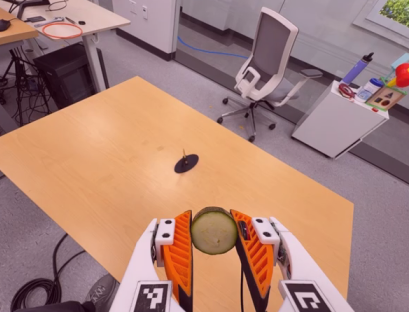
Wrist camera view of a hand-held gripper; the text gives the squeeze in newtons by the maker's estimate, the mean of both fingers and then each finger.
{"total": 7.7, "left": 7.1, "right": 8.3}